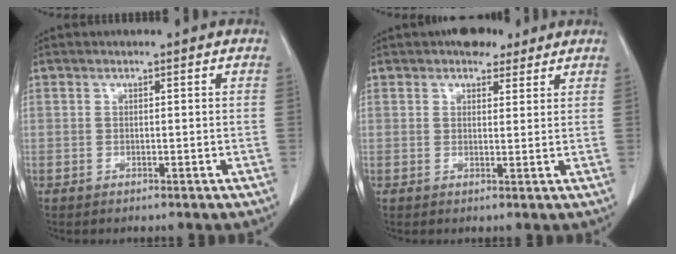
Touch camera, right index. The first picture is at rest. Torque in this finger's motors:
{"motor_torque": [0.45, 0.45, 0.05, 0.05]}